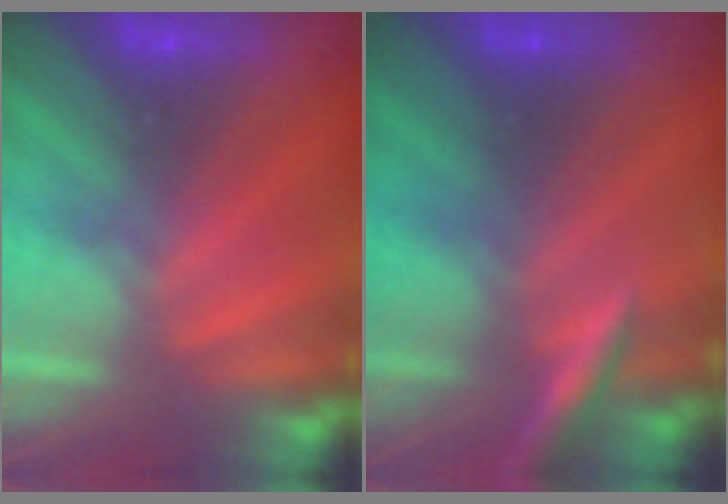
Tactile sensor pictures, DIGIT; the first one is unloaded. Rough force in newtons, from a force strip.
{"total": 2.9}